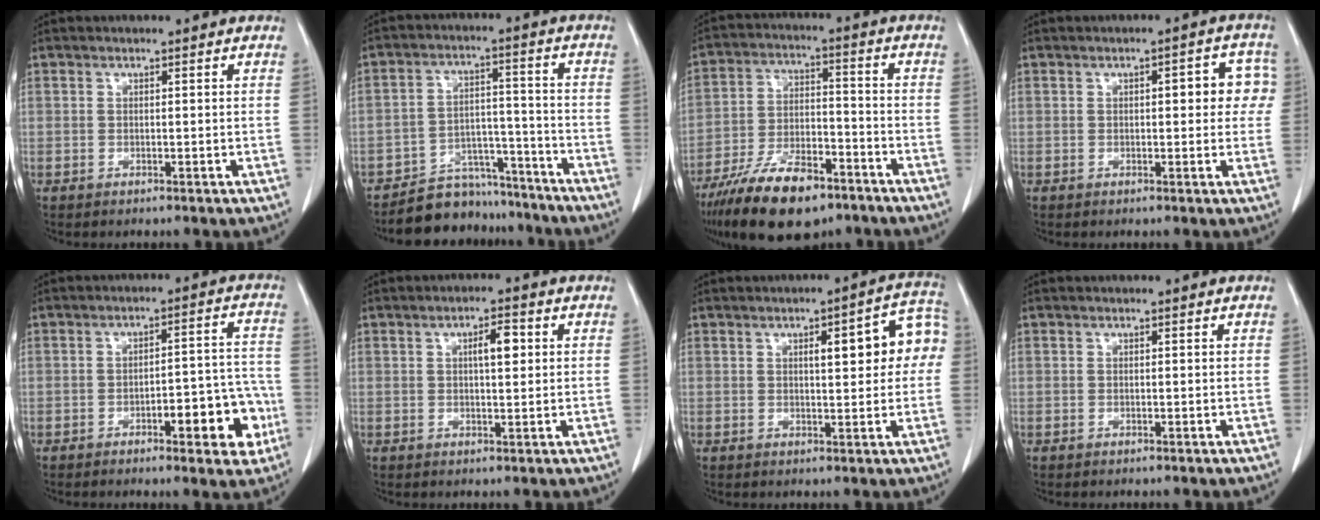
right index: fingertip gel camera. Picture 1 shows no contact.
{"total": 10.0, "force": [-9.1, 4.2, 0.5], "torque": [0.011, 0.047, -0.145]}
{"total": 14.9, "force": [-10.3, 5.3, 9.3], "torque": [-0.175, -0.010, -0.181]}
{"total": 5.7, "force": [0.8, 2.3, 5.2], "torque": [-0.048, 0.024, 0.005]}
{"total": 9.5, "force": [-3.9, 2.8, 8.1], "torque": [-0.094, 0.027, -0.047]}
{"total": 3.6, "force": [0.9, 1.0, 3.4], "torque": [-0.056, 0.007, 0.014]}
{"total": 9.2, "force": [1.7, 2.5, 8.7], "torque": [-0.107, 0.031, 0.019]}
{"total": 0.0}